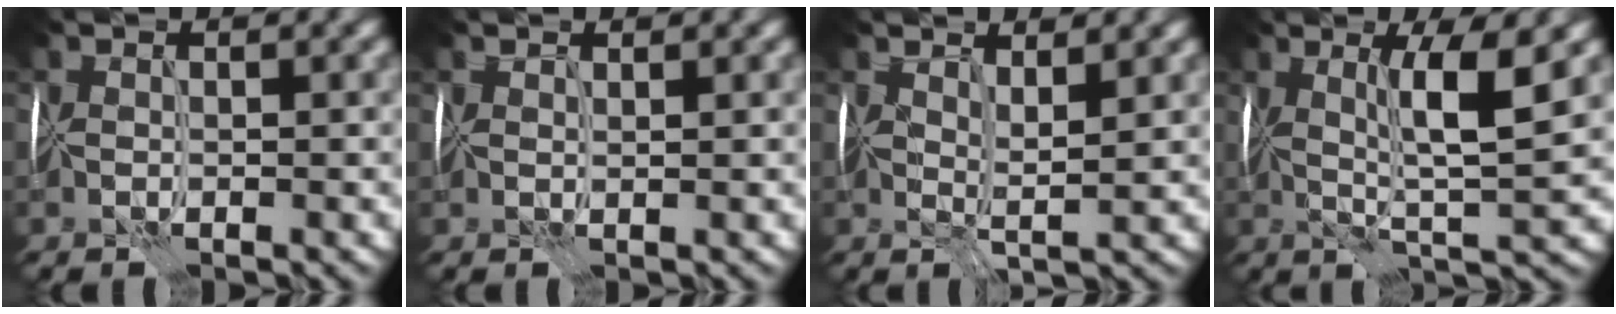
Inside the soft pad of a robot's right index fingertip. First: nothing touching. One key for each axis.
{"total": 0.8, "fx": 0.8, "fy": -0.3, "fz": 0.0, "tx": 0.004, "ty": 0.001, "tz": 0.014}
{"total": 2.3, "fx": 1.6, "fy": 0.2, "fz": 1.7, "tx": -0.030, "ty": 0.000, "tz": 0.027}
{"total": 5.3, "fx": 1.7, "fy": 0.2, "fz": 5.0, "tx": -0.090, "ty": -0.005, "tz": 0.031}